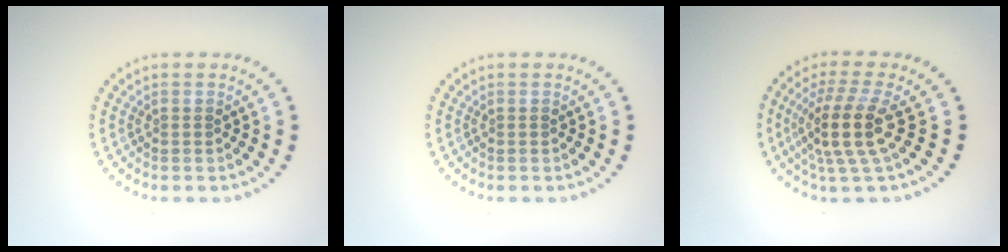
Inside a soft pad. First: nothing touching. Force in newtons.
{"total": 0.0}
{"total": 4.4, "press": 3.4, "slide": 2.9}